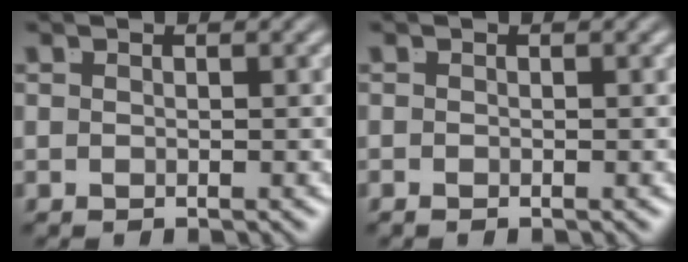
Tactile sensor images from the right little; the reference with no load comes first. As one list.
[{"total": 0.6, "force": [-0.5, -0.3, 0.1], "torque": [-0.001, -0.005, -0.006]}]